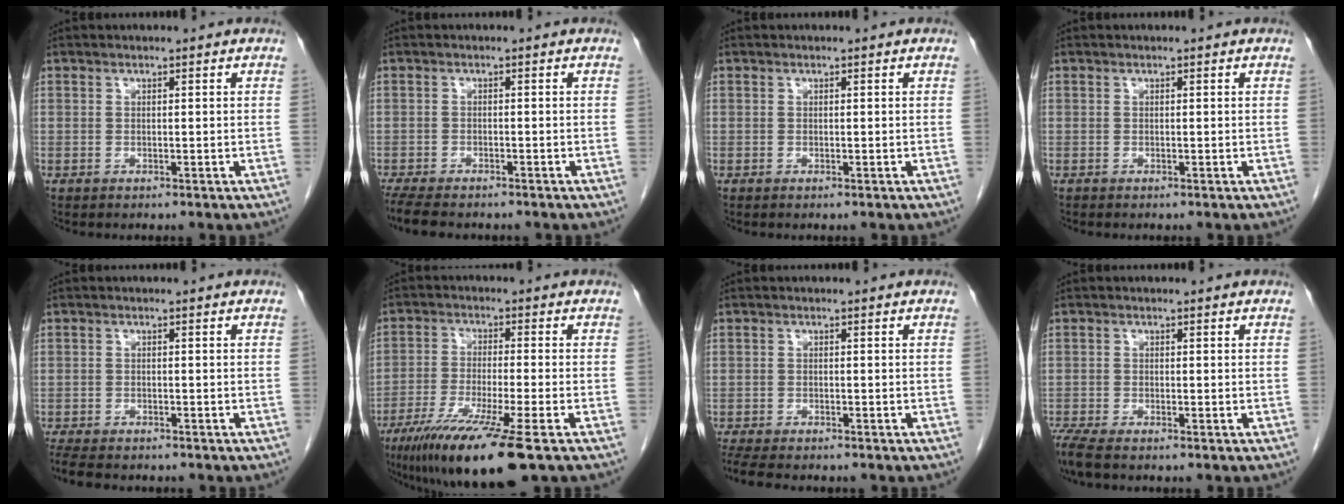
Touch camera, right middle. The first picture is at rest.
{"total": 8.1, "force": [-6.7, 2.3, 3.8], "torque": [-0.066, -0.012, -0.102]}
{"total": 0.0}
{"total": 0.0}
{"total": 7.0, "force": [-5.9, 1.9, 3.1], "torque": [-0.053, -0.011, -0.090]}
{"total": 13.8, "force": [-8.8, -0.2, 10.6], "torque": [-0.199, -0.046, -0.151]}
{"total": 7.1, "force": [-6.1, 1.6, 3.4], "torque": [-0.055, -0.010, -0.094]}
{"total": 3.0, "force": [-2.5, 0.2, 1.6], "torque": [-0.038, -0.010, -0.050]}